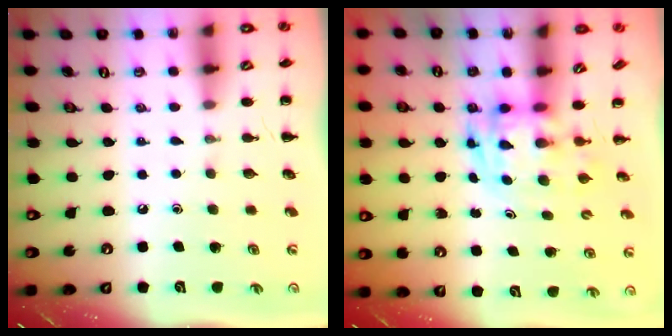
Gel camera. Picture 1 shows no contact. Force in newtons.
{"total": 3.4, "press": 3.4, "slide": 0.7}